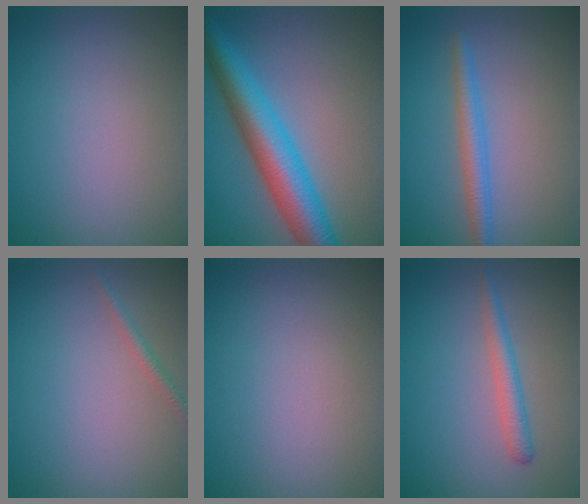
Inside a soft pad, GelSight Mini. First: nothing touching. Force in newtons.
{"total": 7.7, "press": 7.7, "slide": 0.2}
{"total": 2.4, "press": 2.4, "slide": 0.1}
{"total": 1.0, "press": 1.0, "slide": 0.0}
{"total": 0.0}
{"total": 1.9, "press": 1.9, "slide": 0.1}